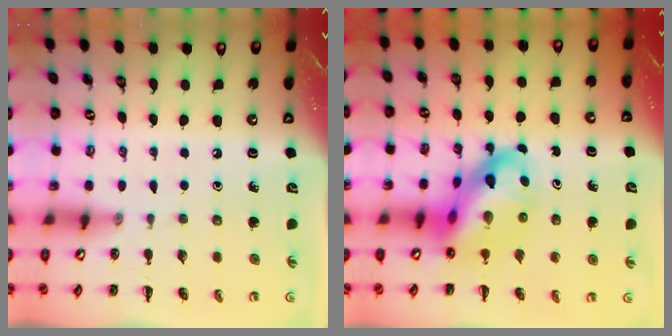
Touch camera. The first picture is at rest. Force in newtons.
{"total": 14.8, "press": 14.2, "slide": 4.1}